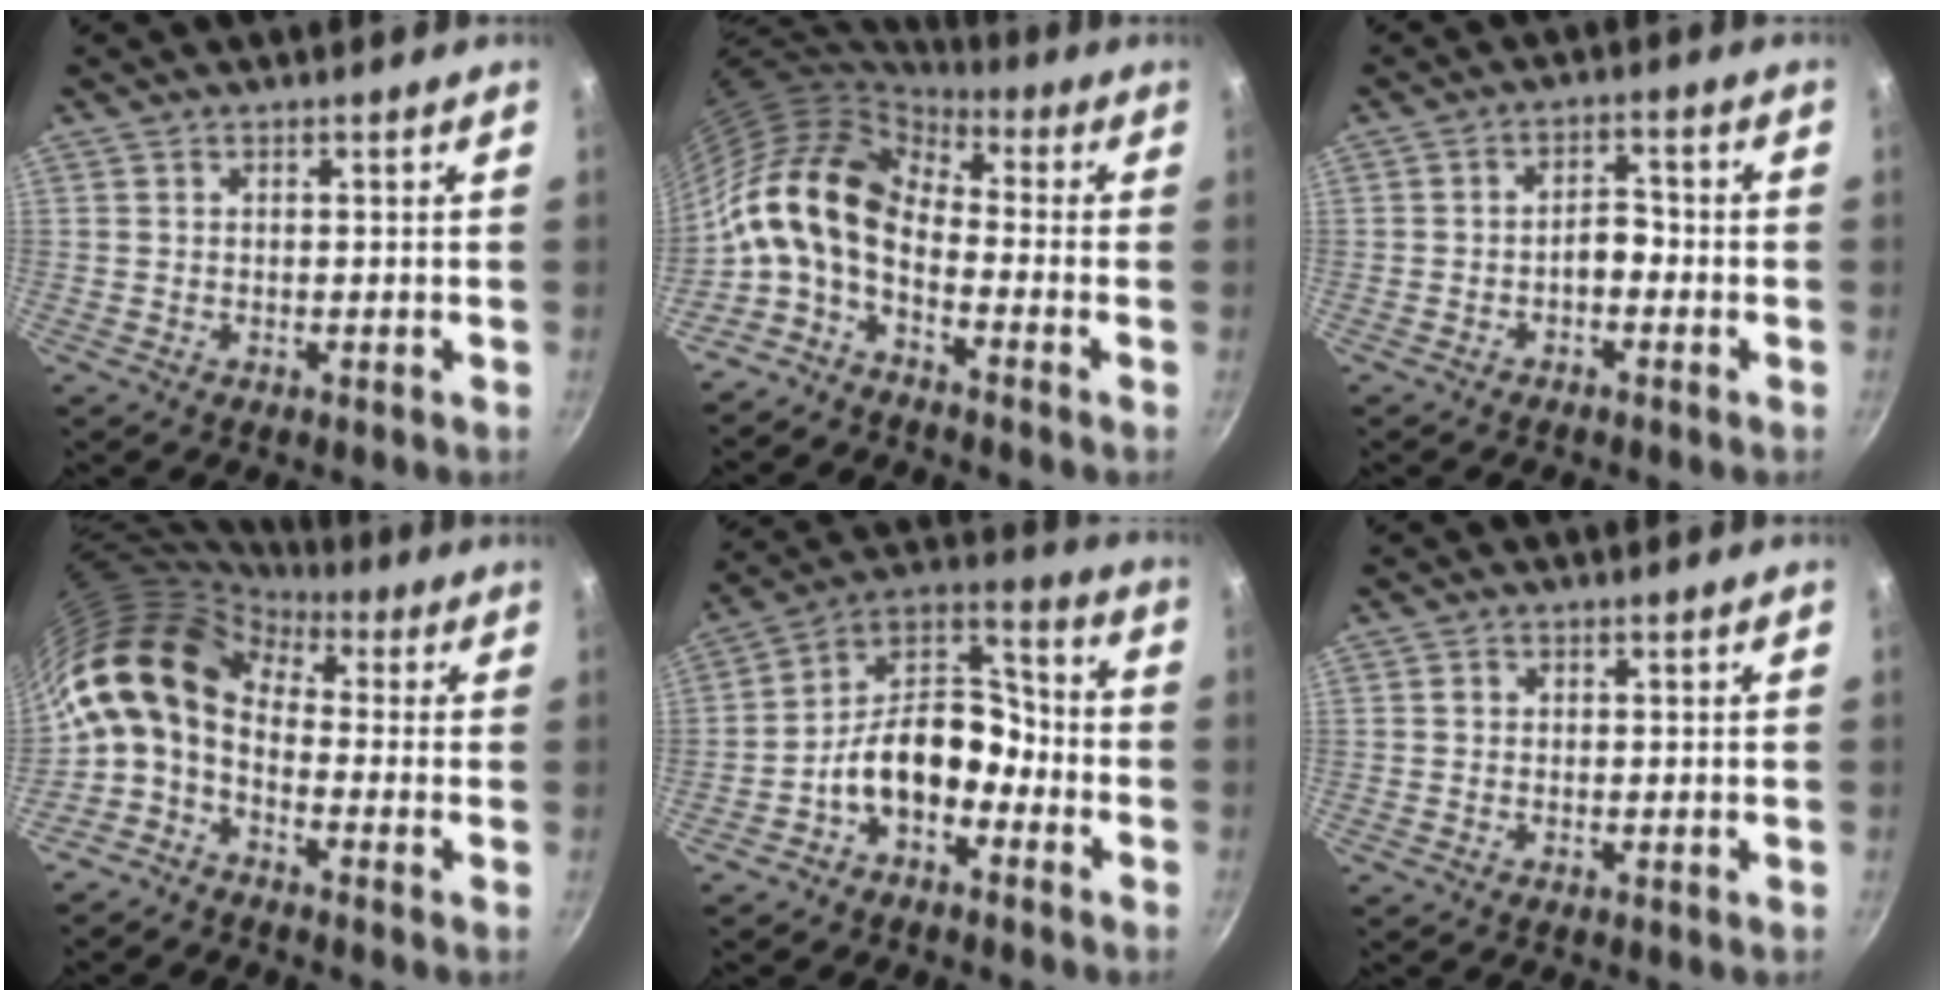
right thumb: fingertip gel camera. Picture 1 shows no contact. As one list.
[{"total": 14.2, "force": [-2.5, 8.1, 11.4], "torque": [-0.205, 0.034, -0.067]}, {"total": 3.4, "force": [-1.5, 2.0, 2.3], "torque": [-0.021, 0.024, -0.028]}, {"total": 12.8, "force": [0.7, 8.3, 9.8], "torque": [-0.184, 0.026, -0.009]}, {"total": 13.6, "force": [-5.6, 8.7, 8.8], "torque": [-0.109, 0.075, -0.119]}, {"total": 0.9, "force": [0.1, 0.8, 0.3], "torque": [-0.004, 0.005, 0.001]}]